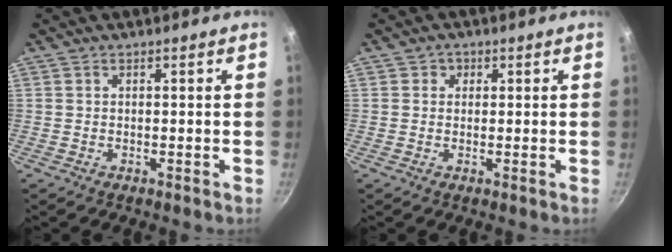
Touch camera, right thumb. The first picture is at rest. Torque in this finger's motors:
{"motor_torque": [0.03, 0.03, -0.15, 0.01, 0.00]}